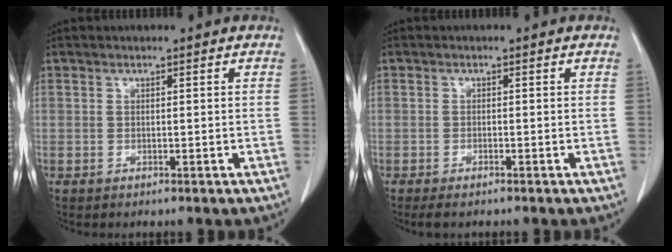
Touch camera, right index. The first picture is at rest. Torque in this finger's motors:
{"motor_torque": [0.23, -0.17, 0.06, 0.01]}